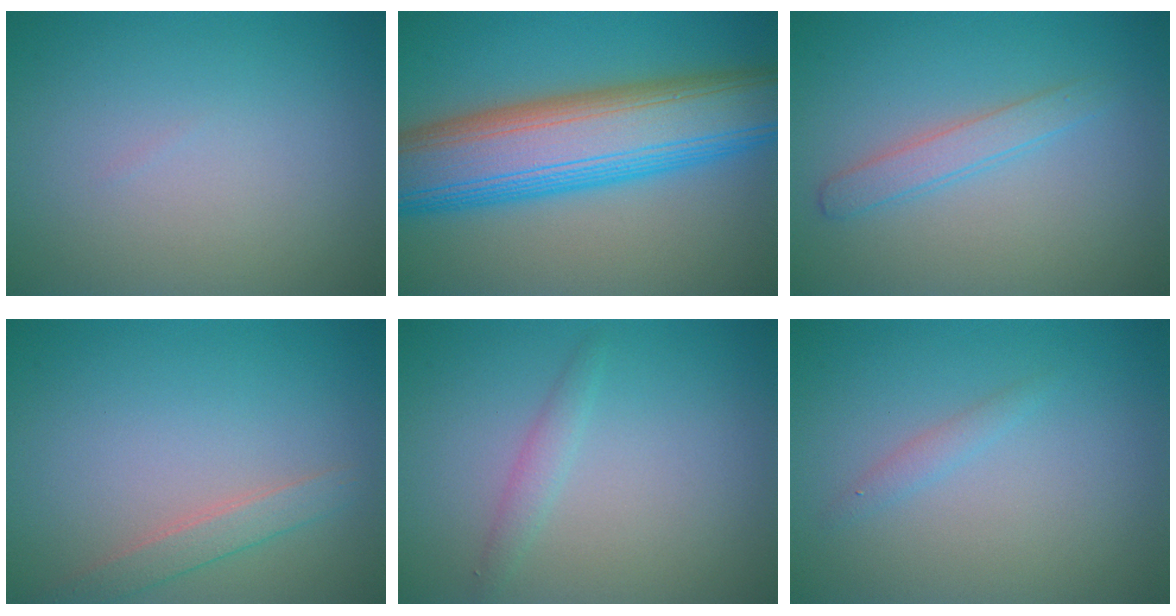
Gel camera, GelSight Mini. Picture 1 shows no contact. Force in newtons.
{"total": 12.9, "press": 12.9, "slide": 0.1}
{"total": 2.1, "press": 2.1, "slide": 0.0}
{"total": 1.9, "press": 1.9, "slide": 0.1}
{"total": 1.3, "press": 1.2, "slide": 0.0}
{"total": 0.9, "press": 0.9, "slide": 0.1}